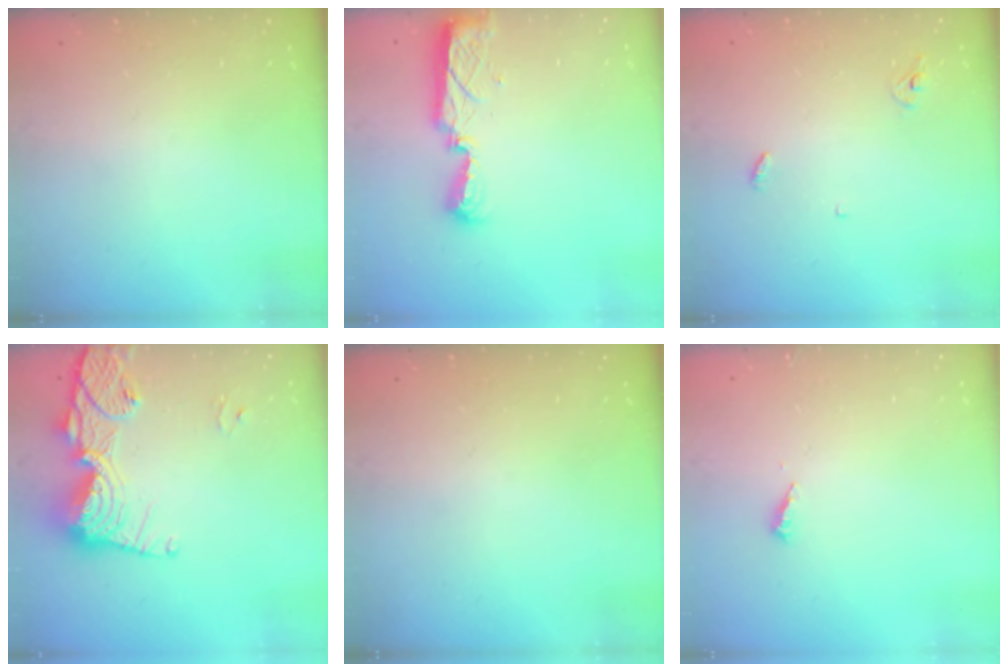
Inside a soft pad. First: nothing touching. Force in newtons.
{"total": 7.9, "press": 7.9, "slide": 0.9}
{"total": 3.1, "press": 3.1, "slide": 0.2}
{"total": 17.4, "press": 17.3, "slide": 1.4}
{"total": 0.0}
{"total": 3.1, "press": 3.1, "slide": 0.2}